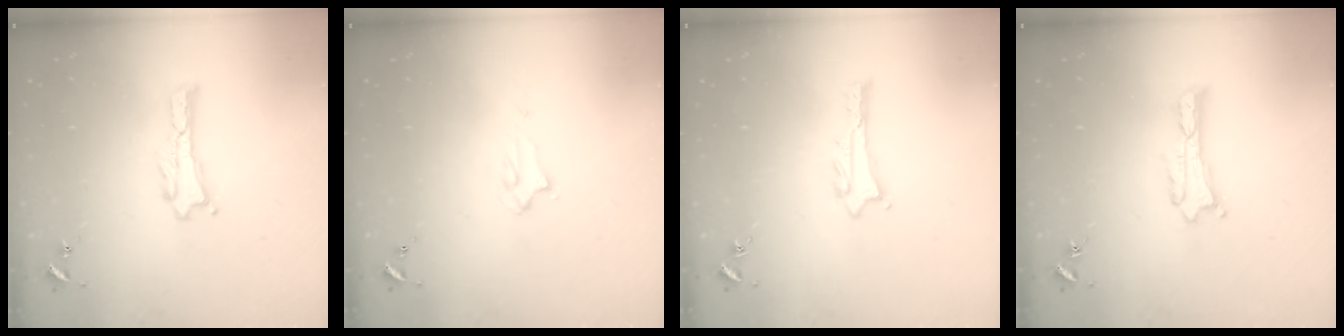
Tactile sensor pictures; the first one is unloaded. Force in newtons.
{"total": 2.0, "press": 2.0, "slide": 0.2}
{"total": 1.1, "press": 1.1, "slide": 0.1}
{"total": 0.5, "press": 0.5, "slide": 0.2}